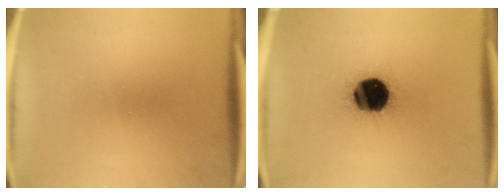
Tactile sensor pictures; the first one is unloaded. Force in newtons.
{"total": 19.9}